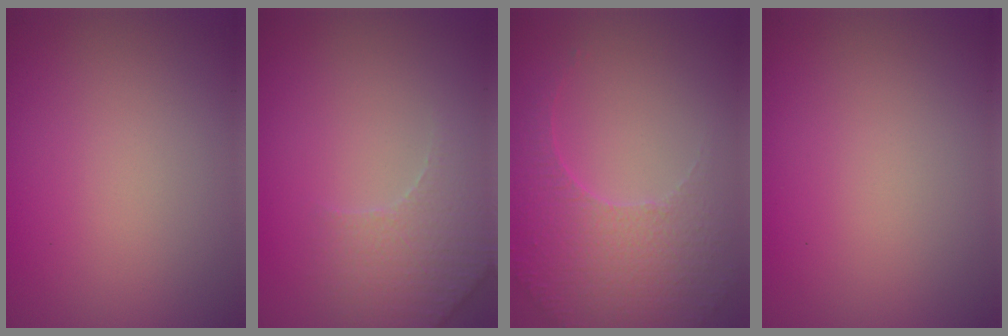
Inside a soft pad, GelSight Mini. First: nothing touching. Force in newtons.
{"total": 3.7, "press": 3.6, "slide": 1.0}
{"total": 5.1, "press": 3.7, "slide": 3.5}
{"total": 0.0}